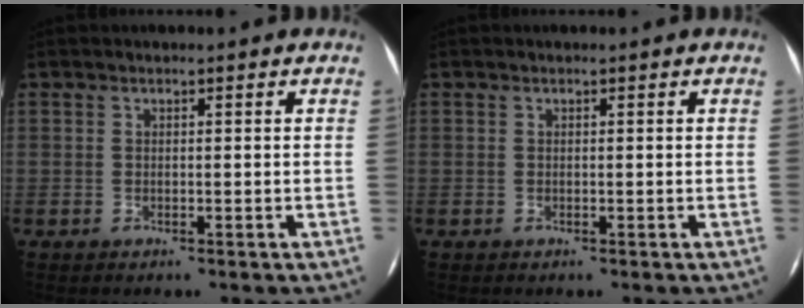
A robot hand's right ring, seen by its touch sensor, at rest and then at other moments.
{"total": 0.0}